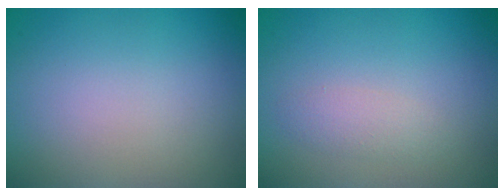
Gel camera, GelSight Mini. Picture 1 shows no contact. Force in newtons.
{"total": 1.3, "press": 1.3, "slide": 0.1}